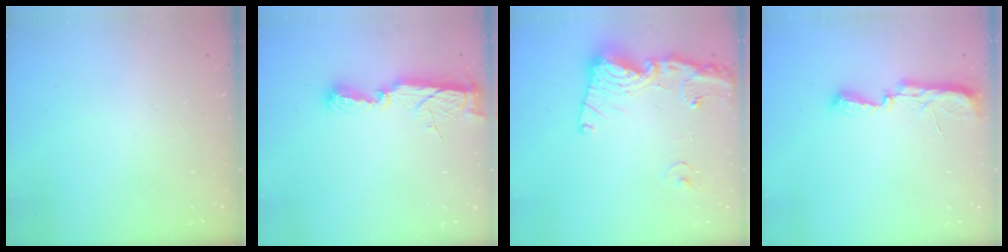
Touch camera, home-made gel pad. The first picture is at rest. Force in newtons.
{"total": 8.4, "press": 8.4, "slide": 0.5}
{"total": 17.6, "press": 17.5, "slide": 2.0}
{"total": 7.4, "press": 7.4, "slide": 0.7}